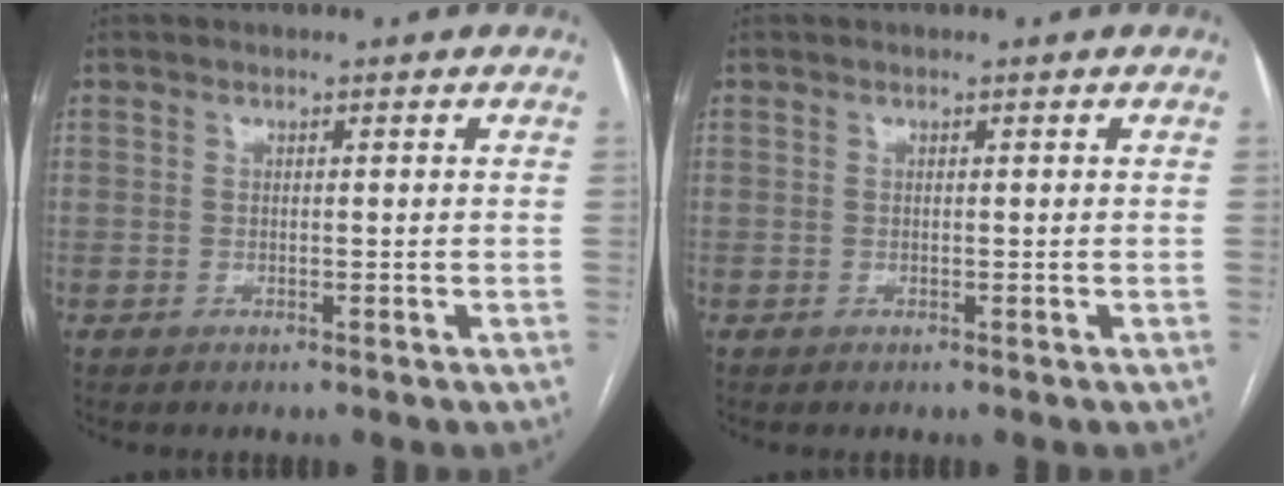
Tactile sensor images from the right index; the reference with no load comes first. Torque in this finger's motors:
{"motor_torque": [0.00, 0.00, 0.03, 0.00]}